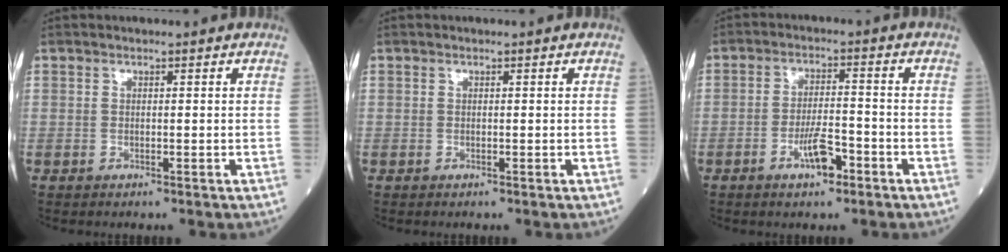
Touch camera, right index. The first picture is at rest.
{"total": 0.0}
{"total": 5.3, "force": [-2.7, 1.5, 4.3], "torque": [-0.081, 0.002, -0.047]}